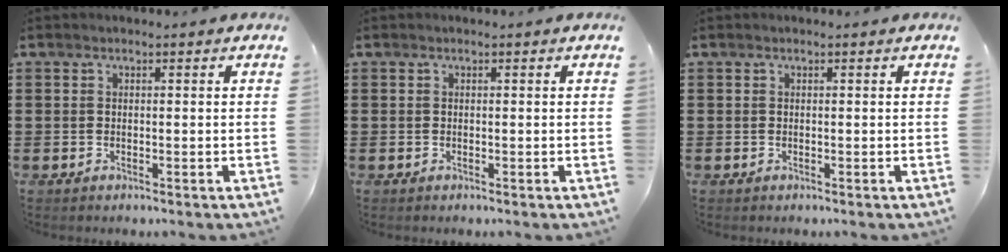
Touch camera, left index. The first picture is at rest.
{"total": 0.0}
{"total": 0.0}